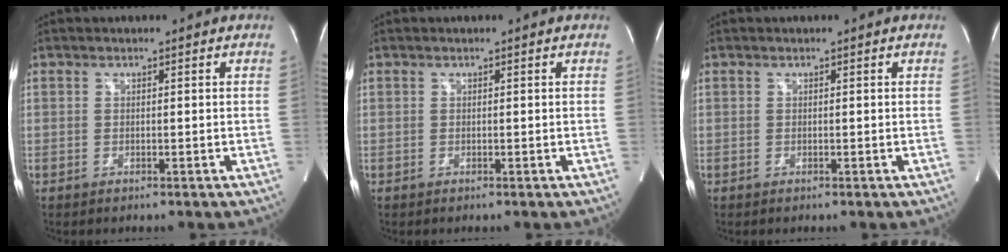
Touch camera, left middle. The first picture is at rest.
{"total": 0.0}
{"total": 0.0}